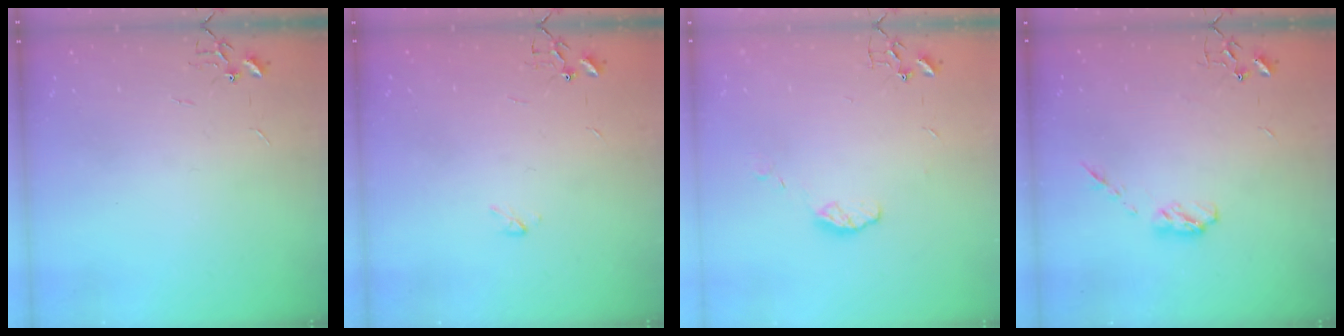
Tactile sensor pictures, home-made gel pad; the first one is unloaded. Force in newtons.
{"total": 2.2, "press": 2.2, "slide": 0.4}
{"total": 5.9, "press": 5.9, "slide": 0.5}
{"total": 6.0, "press": 6.0, "slide": 0.6}